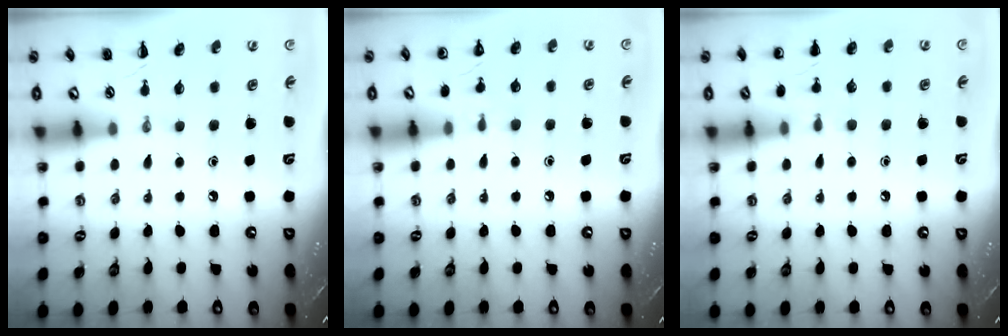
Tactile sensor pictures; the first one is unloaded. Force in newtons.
{"total": 7.1, "press": 6.8, "slide": 2.2}
{"total": 6.3, "press": 6.0, "slide": 2.0}